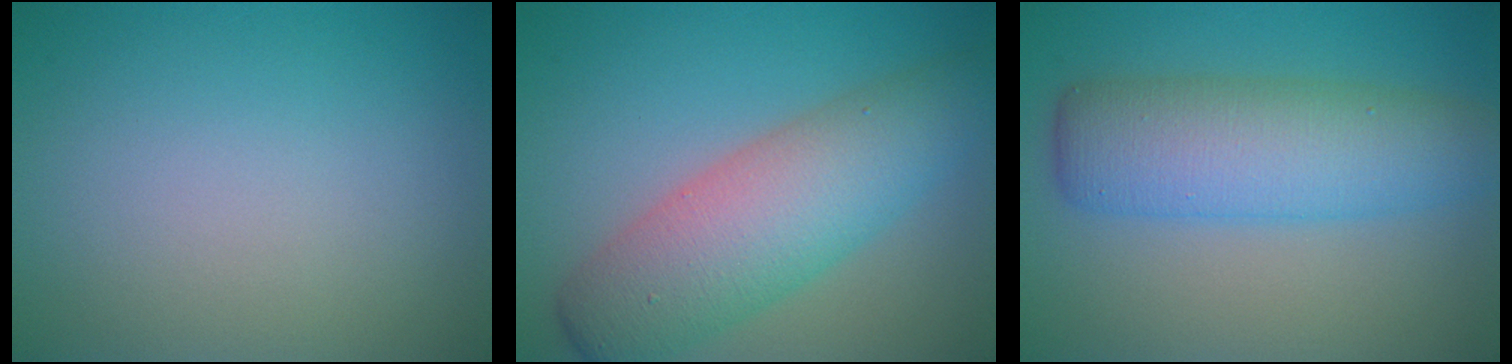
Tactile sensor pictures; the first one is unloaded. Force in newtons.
{"total": 7.8, "press": 7.8, "slide": 0.2}
{"total": 7.2, "press": 7.2, "slide": 0.2}